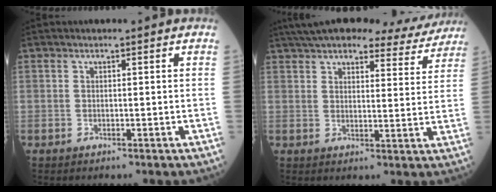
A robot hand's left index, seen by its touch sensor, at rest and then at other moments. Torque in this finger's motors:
{"motor_torque": [0.85, -1.29, -0.02, 0.07]}